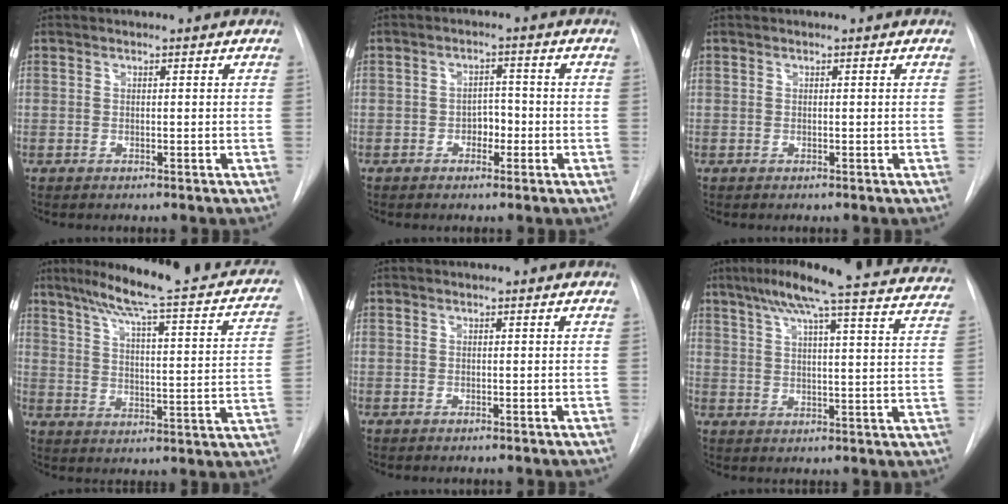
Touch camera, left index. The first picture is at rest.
{"total": 2.9, "force": [-1.5, 1.7, 1.8], "torque": [-0.018, 0.006, -0.022]}
{"total": 0.0}
{"total": 24.1, "force": [19.5, 3.2, 13.8], "torque": [-0.192, -0.011, 0.243]}
{"total": 0.0}
{"total": 25.8, "force": [22.4, 1.9, 12.6], "torque": [-0.182, -0.030, 0.267]}